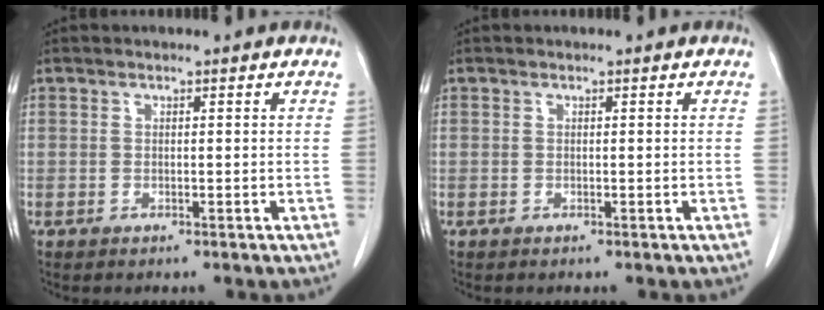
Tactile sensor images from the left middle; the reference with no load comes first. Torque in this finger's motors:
{"motor_torque": [0.16, -0.18, 0.06, 0.01]}